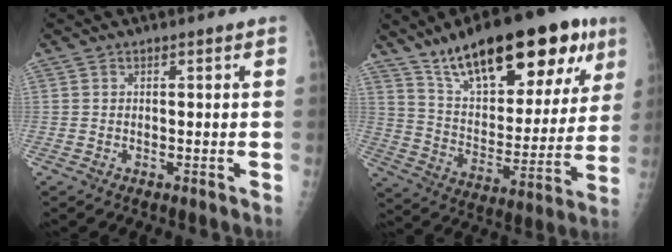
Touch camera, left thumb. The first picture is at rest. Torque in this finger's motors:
{"motor_torque": [1.04, 1.07, 1.60, -1.17, 0.16]}